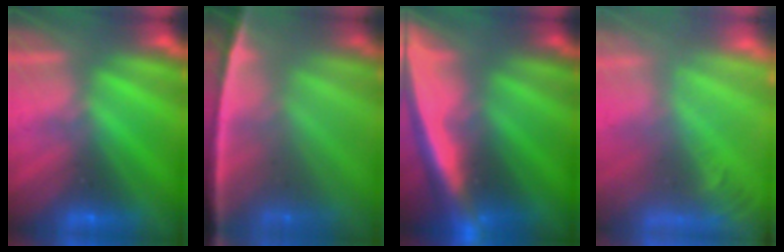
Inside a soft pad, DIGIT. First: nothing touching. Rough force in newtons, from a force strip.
{"total": 7.6}
{"total": 5.9}
{"total": 7.0}